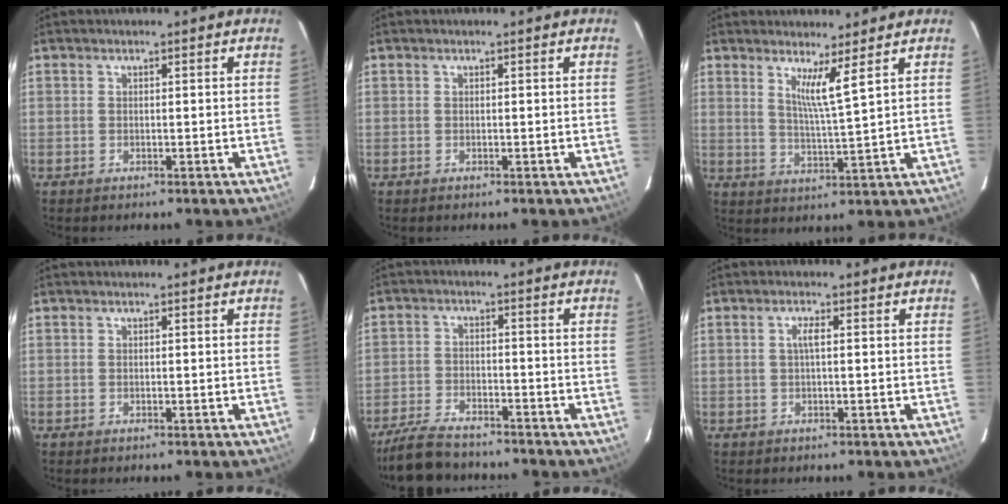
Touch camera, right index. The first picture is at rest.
{"total": 0.0}
{"total": 5.2, "force": [3.2, -1.0, 3.9], "torque": [-0.069, -0.012, 0.054]}
{"total": 0.0}
{"total": 10.8, "force": [-9.3, 3.4, 4.3], "torque": [-0.115, -0.008, -0.159]}
{"total": 1.7, "force": [0.2, -0.1, 1.7], "torque": [-0.033, 0.002, 0.002]}